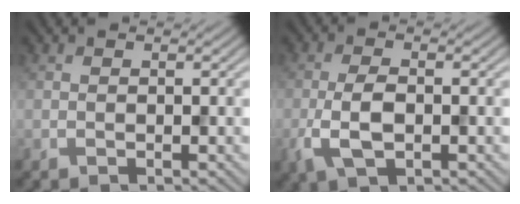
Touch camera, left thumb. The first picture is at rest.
{"total": 5.0, "force": [-1.3, 2.3, 4.2], "torque": [-0.097, -0.004, -0.027]}